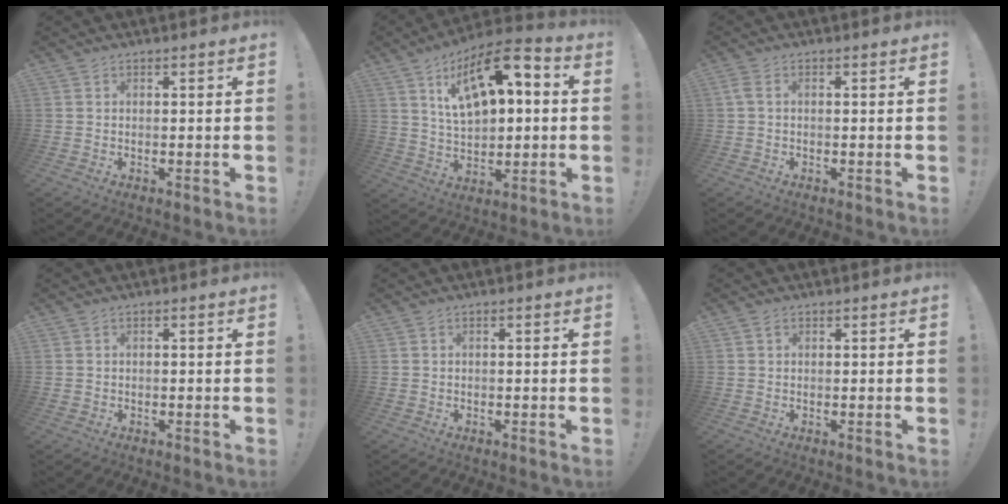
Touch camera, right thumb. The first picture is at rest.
{"total": 15.9, "force": [6.9, 7.9, 12.0], "torque": [-0.184, -0.035, 0.118]}
{"total": 2.1, "force": [0.1, 0.7, 2.0], "torque": [-0.040, 0.005, 0.003]}
{"total": 0.7, "force": [-0.5, 0.5, 0.2], "torque": [-0.004, 0.002, -0.008]}
{"total": 0.6, "force": [-0.4, 0.3, 0.2], "torque": [-0.006, 0.002, -0.007]}
{"total": 0.6, "force": [0.2, 0.6, 0.1], "torque": [-0.005, 0.003, 0.005]}